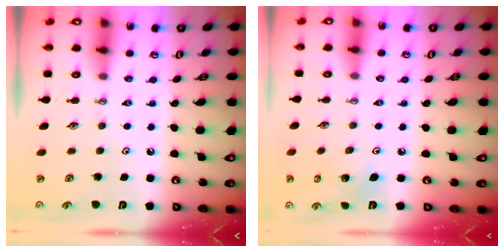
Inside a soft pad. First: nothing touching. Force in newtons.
{"total": 4.5, "press": 4.5, "slide": 0.4}